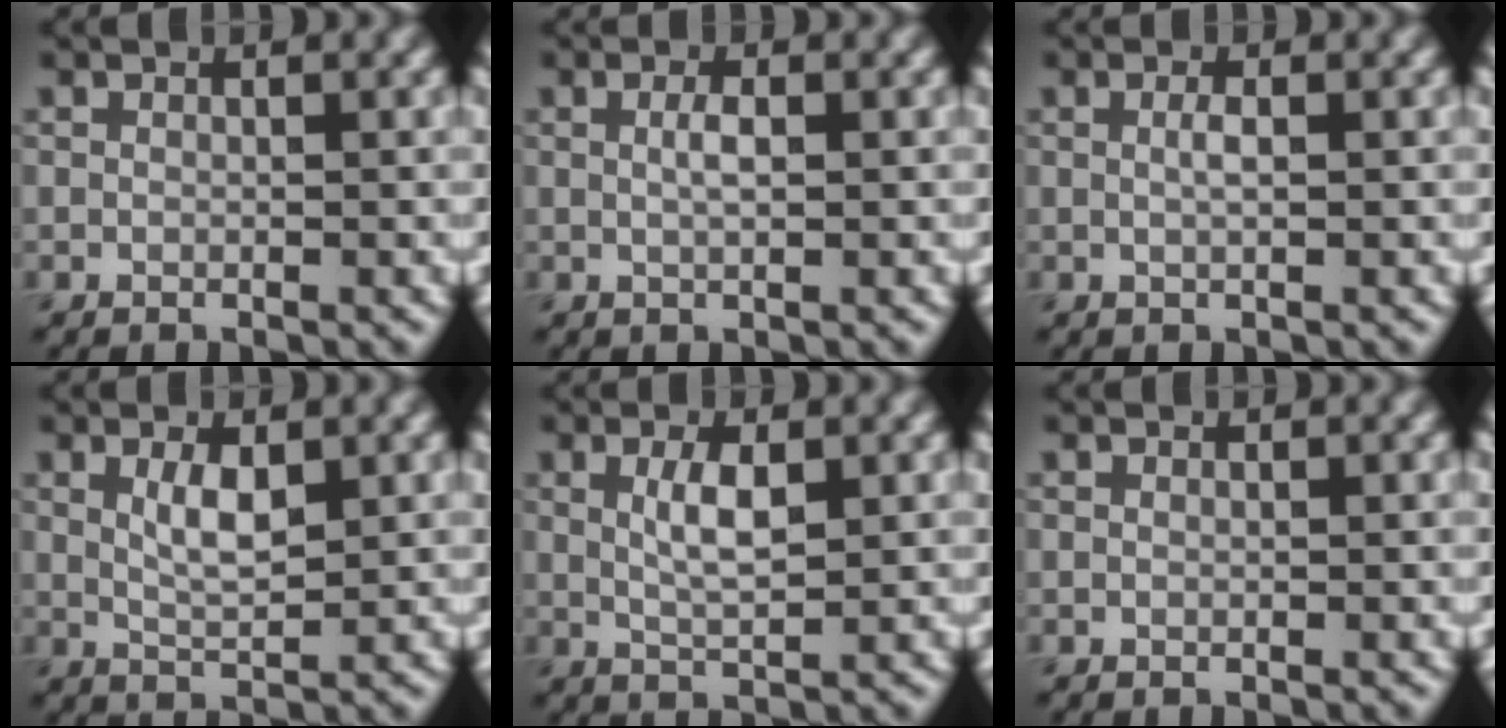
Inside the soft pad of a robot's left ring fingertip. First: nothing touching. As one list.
[{"total": 1.4, "force": [0.2, 0.3, 1.3], "torque": [-0.026, 0.003, 0.004]}, {"total": 1.1, "force": [0.2, 0.2, 1.0], "torque": [-0.021, 0.003, 0.003]}, {"total": 2.6, "force": [0.8, 0.9, 2.3], "torque": [-0.046, -0.001, 0.018]}, {"total": 2.9, "force": [0.6, 0.9, 2.6], "torque": [-0.054, 0.001, 0.014]}, {"total": 0.0}]